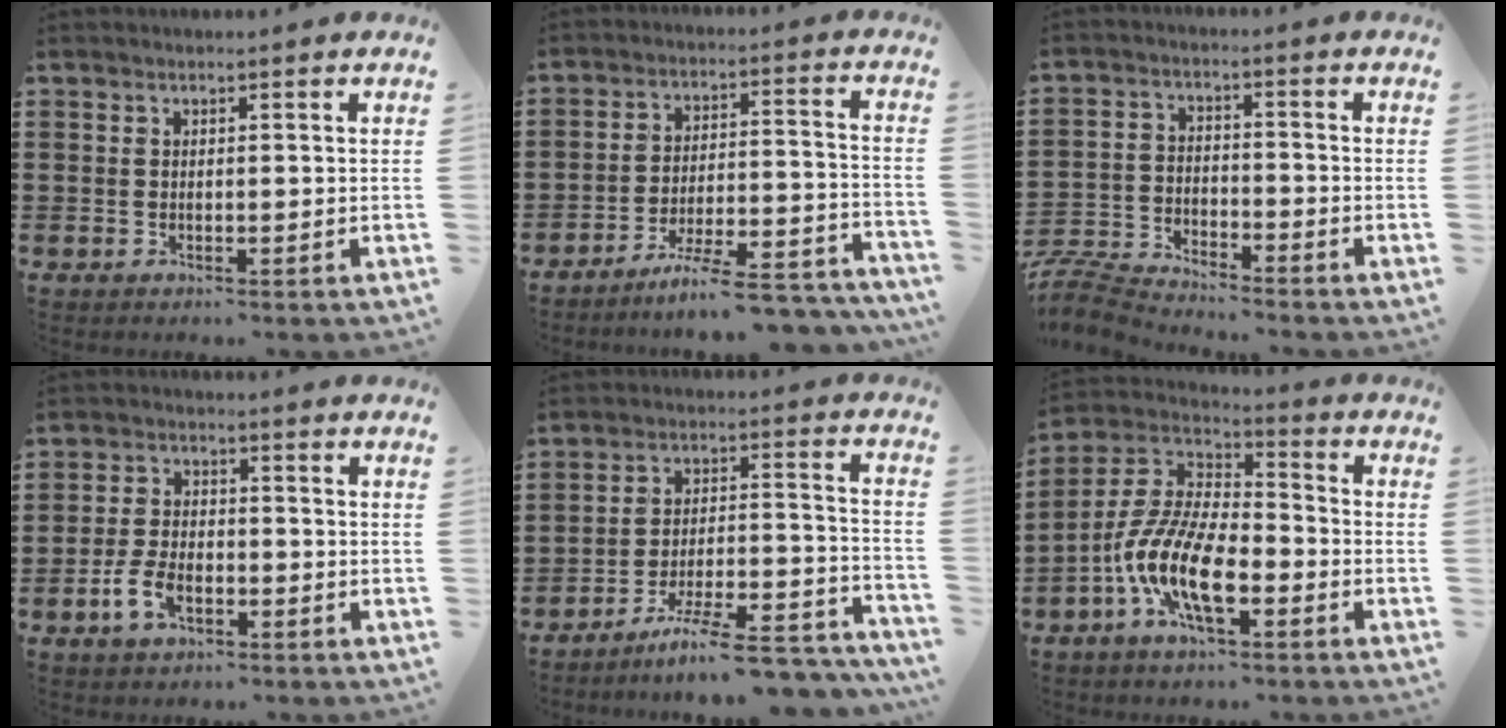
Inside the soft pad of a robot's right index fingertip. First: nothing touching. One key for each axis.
{"total": 8.3, "fx": -7.4, "fy": 0.3, "fz": 3.8, "tx": -0.056, "ty": 0.010, "tz": -0.141}
{"total": 6.3, "fx": -6.3, "fy": 0.5, "fz": 0.7, "tx": -0.033, "ty": 0.000, "tz": -0.130}
{"total": 4.7, "fx": -2.3, "fy": 2.7, "fz": 3.1, "tx": -0.080, "ty": 0.000, "tz": -0.049}
{"total": 10.2, "fx": -8.7, "fy": 0.8, "fz": 5.3, "tx": -0.076, "ty": 0.019, "tz": -0.165}
{"total": 11.9, "fx": -5.6, "fy": 4.4, "fz": 9.6, "tx": -0.234, "ty": -0.015, "tz": -0.113}